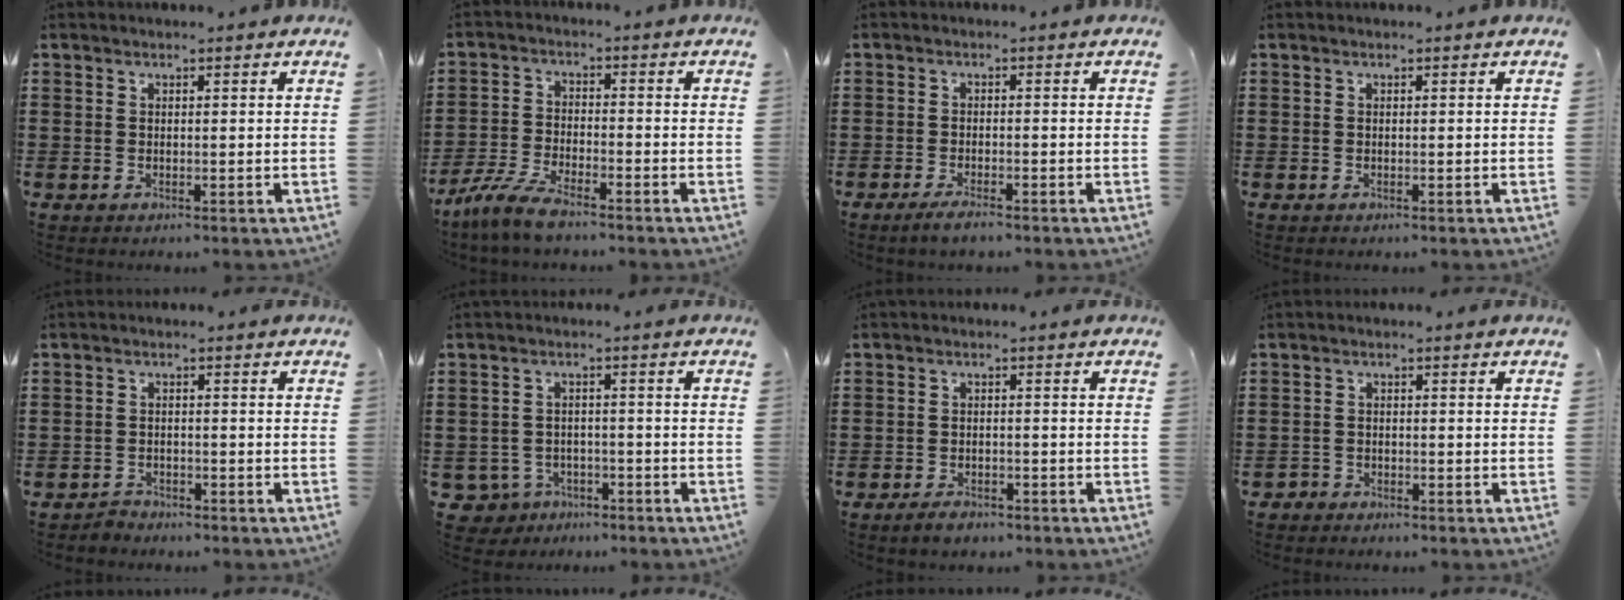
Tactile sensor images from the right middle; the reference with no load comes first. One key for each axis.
{"total": 5.8, "fx": -5.1, "fy": 0.6, "fz": 2.8, "tx": -0.073, "ty": -0.008, "tz": -0.101}
{"total": 2.1, "fx": -1.7, "fy": 0.2, "fz": 1.2, "tx": -0.028, "ty": -0.001, "tz": -0.032}
{"total": 0.0}
{"total": 1.9, "fx": -1.8, "fy": 0.5, "fz": -0.1, "tx": -0.004, "ty": 0.002, "tz": -0.039}
{"total": 3.5, "fx": -3.1, "fy": 1.6, "fz": 0.5, "tx": -0.040, "ty": -0.004, "tz": -0.070}
{"total": 2.1, "fx": -1.9, "fy": 0.7, "fz": 0.7, "tx": -0.015, "ty": 0.002, "tz": -0.037}
{"total": 1.9, "fx": -1.8, "fy": 0.5, "fz": -0.2, "tx": -0.003, "ty": -0.001, "tz": -0.041}